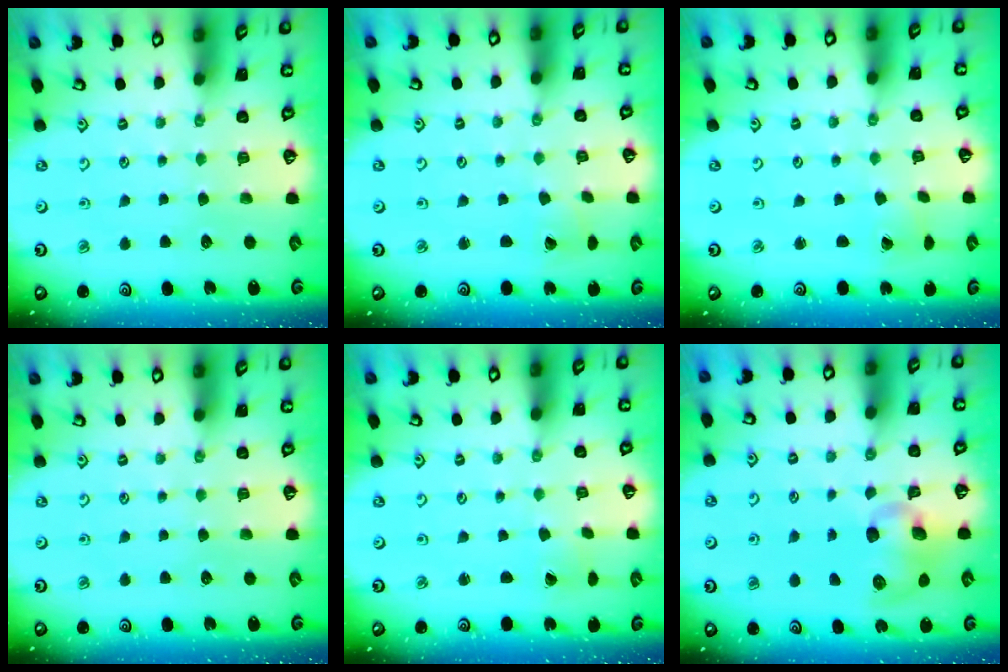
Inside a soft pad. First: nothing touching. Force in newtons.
{"total": 2.8, "press": 2.8, "slide": 0.1}
{"total": 1.1, "press": 1.1, "slide": 0.1}
{"total": 0.0}
{"total": 1.0, "press": 0.9, "slide": 0.4}
{"total": 9.6, "press": 9.6, "slide": 1.2}